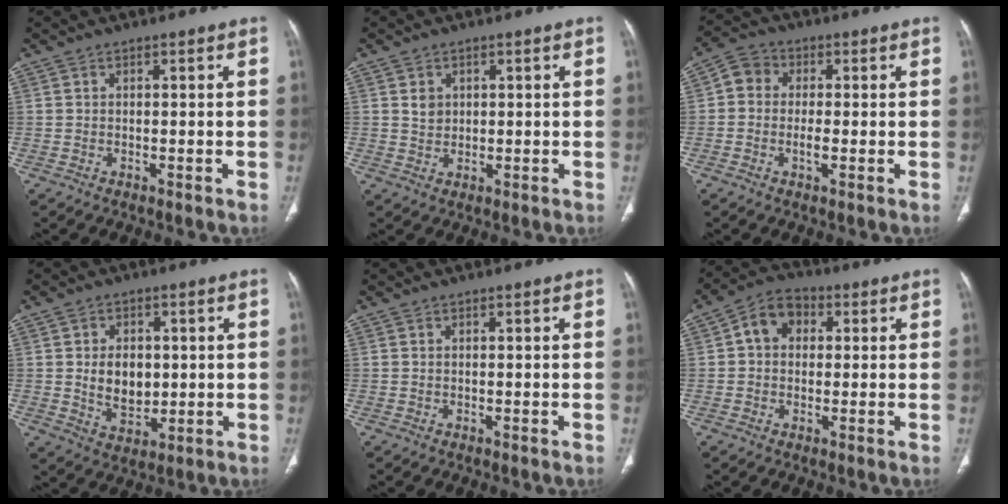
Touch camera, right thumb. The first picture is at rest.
{"total": 2.3, "force": [0.9, 1.9, 1.0], "torque": [-0.006, -0.008, 0.019]}
{"total": 6.0, "force": [-0.2, 4.5, 4.0], "torque": [-0.060, 0.012, -0.019]}
{"total": 8.2, "force": [0.5, 5.9, 5.7], "torque": [-0.064, -0.010, 0.019]}
{"total": 0.0}
{"total": 7.1, "force": [1.3, 5.6, 4.2], "torque": [-0.051, 0.017, 0.011]}